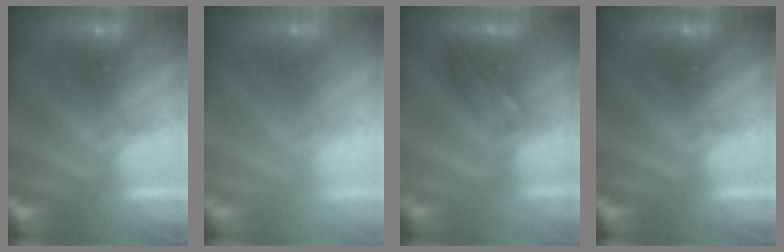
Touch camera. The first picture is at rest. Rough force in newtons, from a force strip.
{"total": 8.9}
{"total": 5.8}
{"total": 0.0}